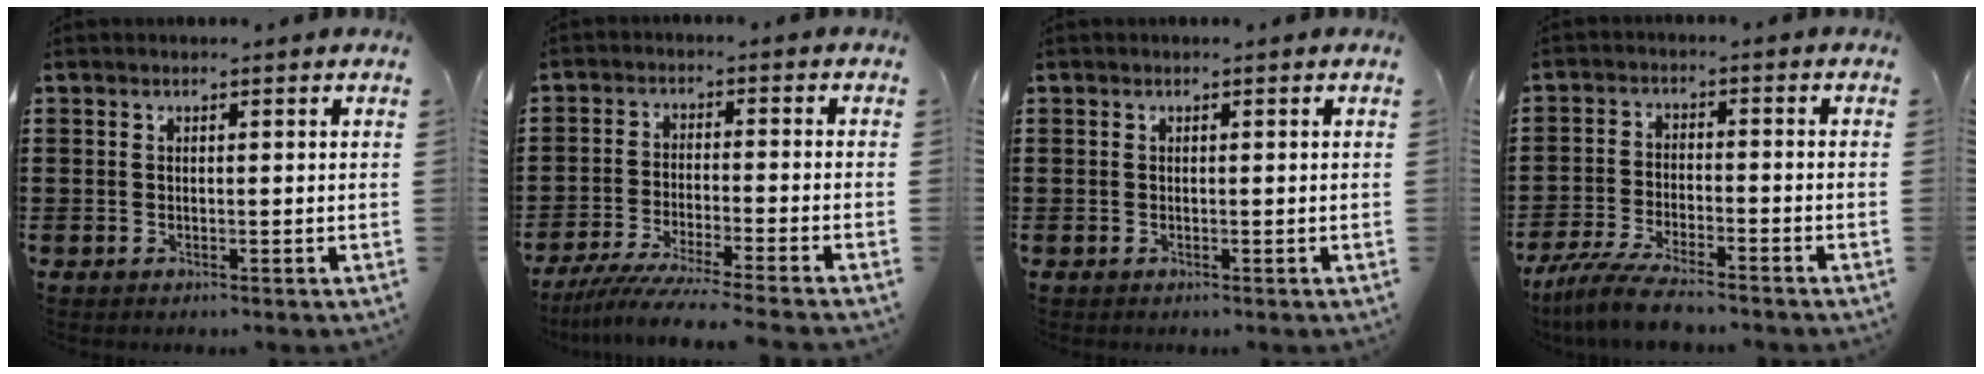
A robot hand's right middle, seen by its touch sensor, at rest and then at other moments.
{"total": 5.5, "force": [-5.0, -0.5, 2.1], "torque": [-0.056, -0.023, -0.099]}
{"total": 0.0}
{"total": 6.3, "force": [-5.6, 0.6, 2.9], "torque": [-0.072, -0.009, -0.108]}